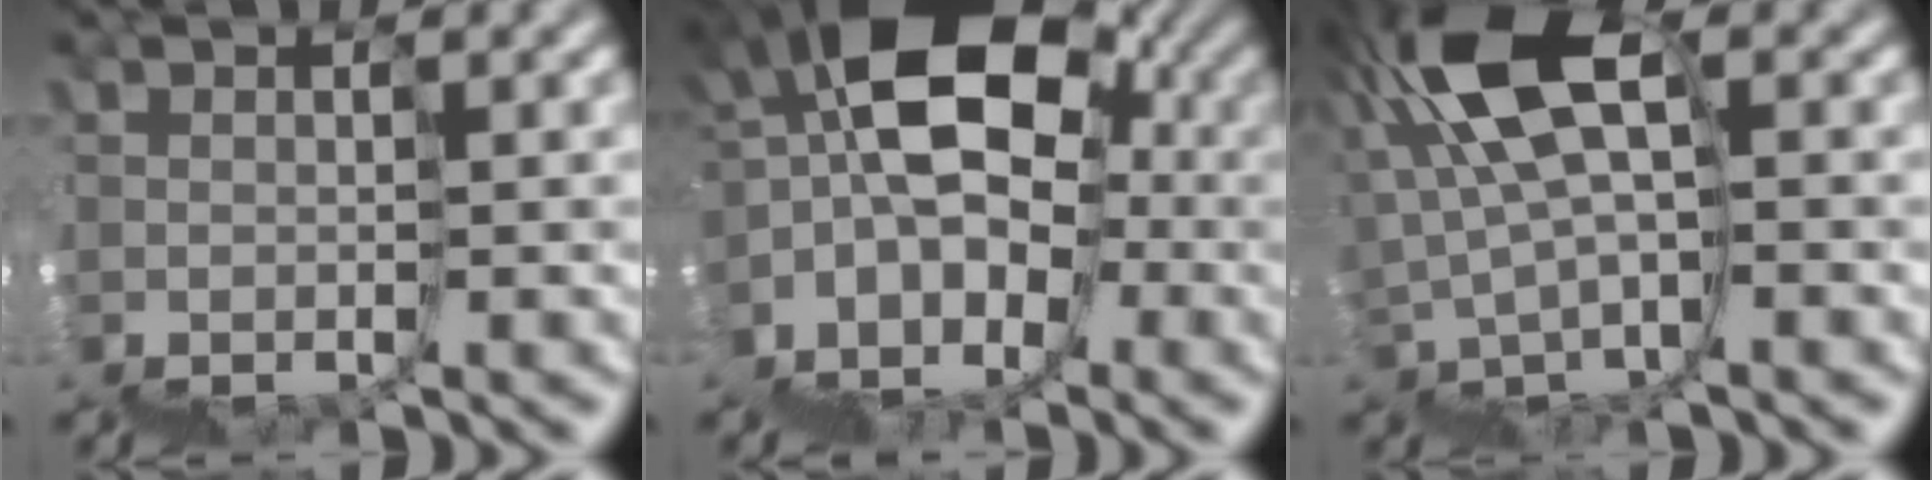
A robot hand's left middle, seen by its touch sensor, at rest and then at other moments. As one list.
[{"total": 8.7, "force": [0.3, 6.5, 5.8], "torque": [-0.052, 0.034, -0.005]}, {"total": 7.4, "force": [3.7, 3.1, 5.5], "torque": [-0.120, 0.027, 0.055]}]